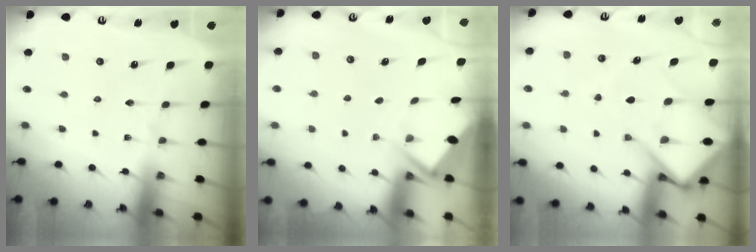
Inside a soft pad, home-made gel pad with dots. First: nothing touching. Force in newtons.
{"total": 2.8, "press": 2.8, "slide": 0.3}
{"total": 16.7, "press": 16.6, "slide": 1.7}